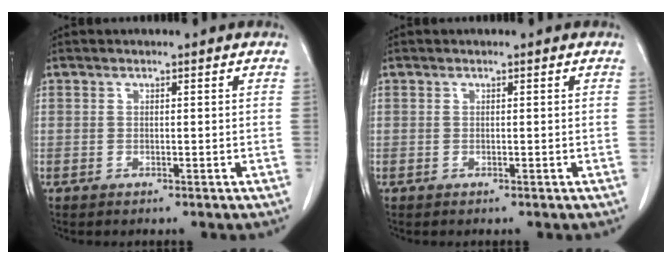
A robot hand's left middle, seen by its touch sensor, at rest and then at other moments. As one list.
[{"total": 0.0}]